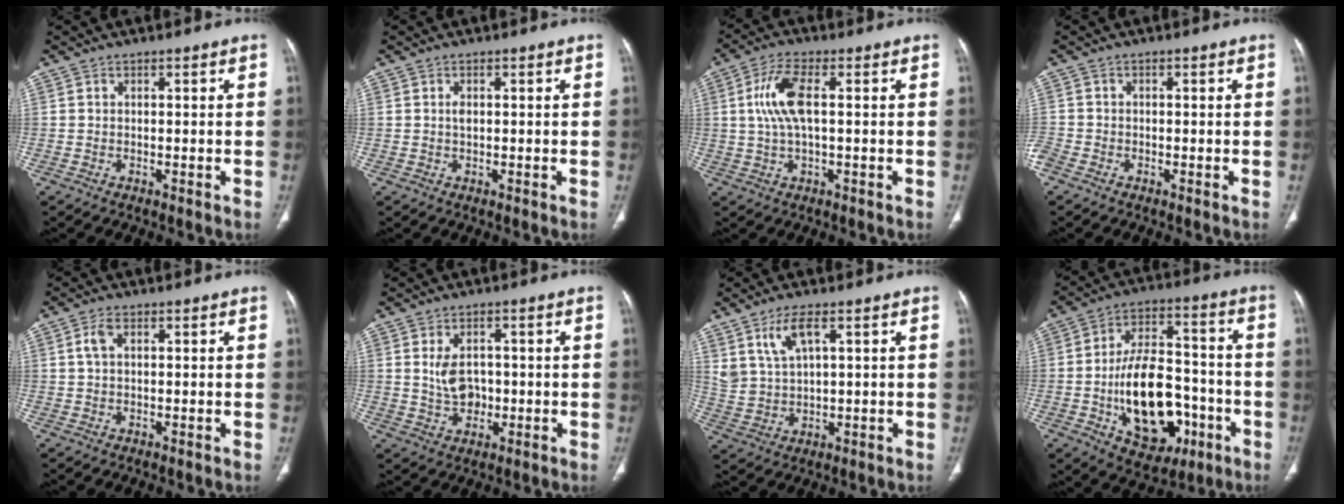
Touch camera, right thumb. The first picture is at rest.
{"total": 1.2, "force": [0.3, 0.6, 1.0], "torque": [-0.018, 0.002, 0.007]}
{"total": 8.1, "force": [1.1, 3.1, 7.4], "torque": [-0.174, 0.014, 0.022]}
{"total": 2.3, "force": [-1.4, 1.5, 1.0], "torque": [-0.032, 0.002, -0.029]}
{"total": 2.8, "force": [1.0, 1.5, 2.2], "torque": [-0.050, 0.010, 0.023]}
{"total": 8.9, "force": [1.1, 6.0, 6.5], "torque": [-0.101, -0.008, 0.039]}
{"total": 6.7, "force": [3.5, 2.6, 5.1], "torque": [-0.104, -0.017, 0.081]}
{"total": 20.7, "force": [-5.7, 12.3, 15.6], "torque": [-0.216, 0.039, -0.075]}